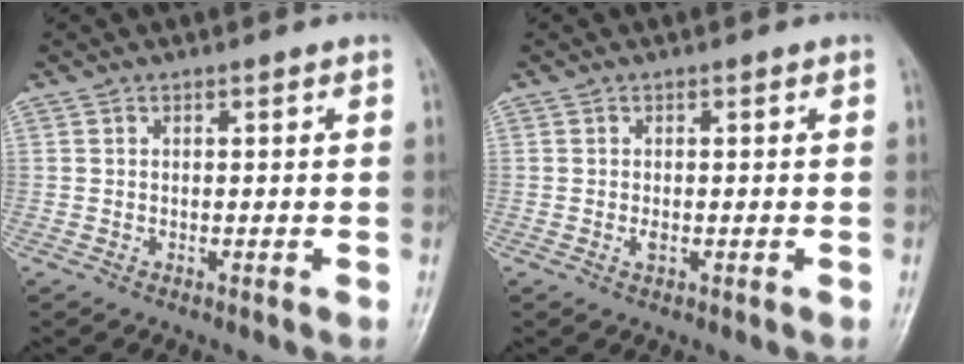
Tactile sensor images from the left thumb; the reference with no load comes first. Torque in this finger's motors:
{"motor_torque": [-0.02, -0.01, 0.08, -0.02, 0.00]}